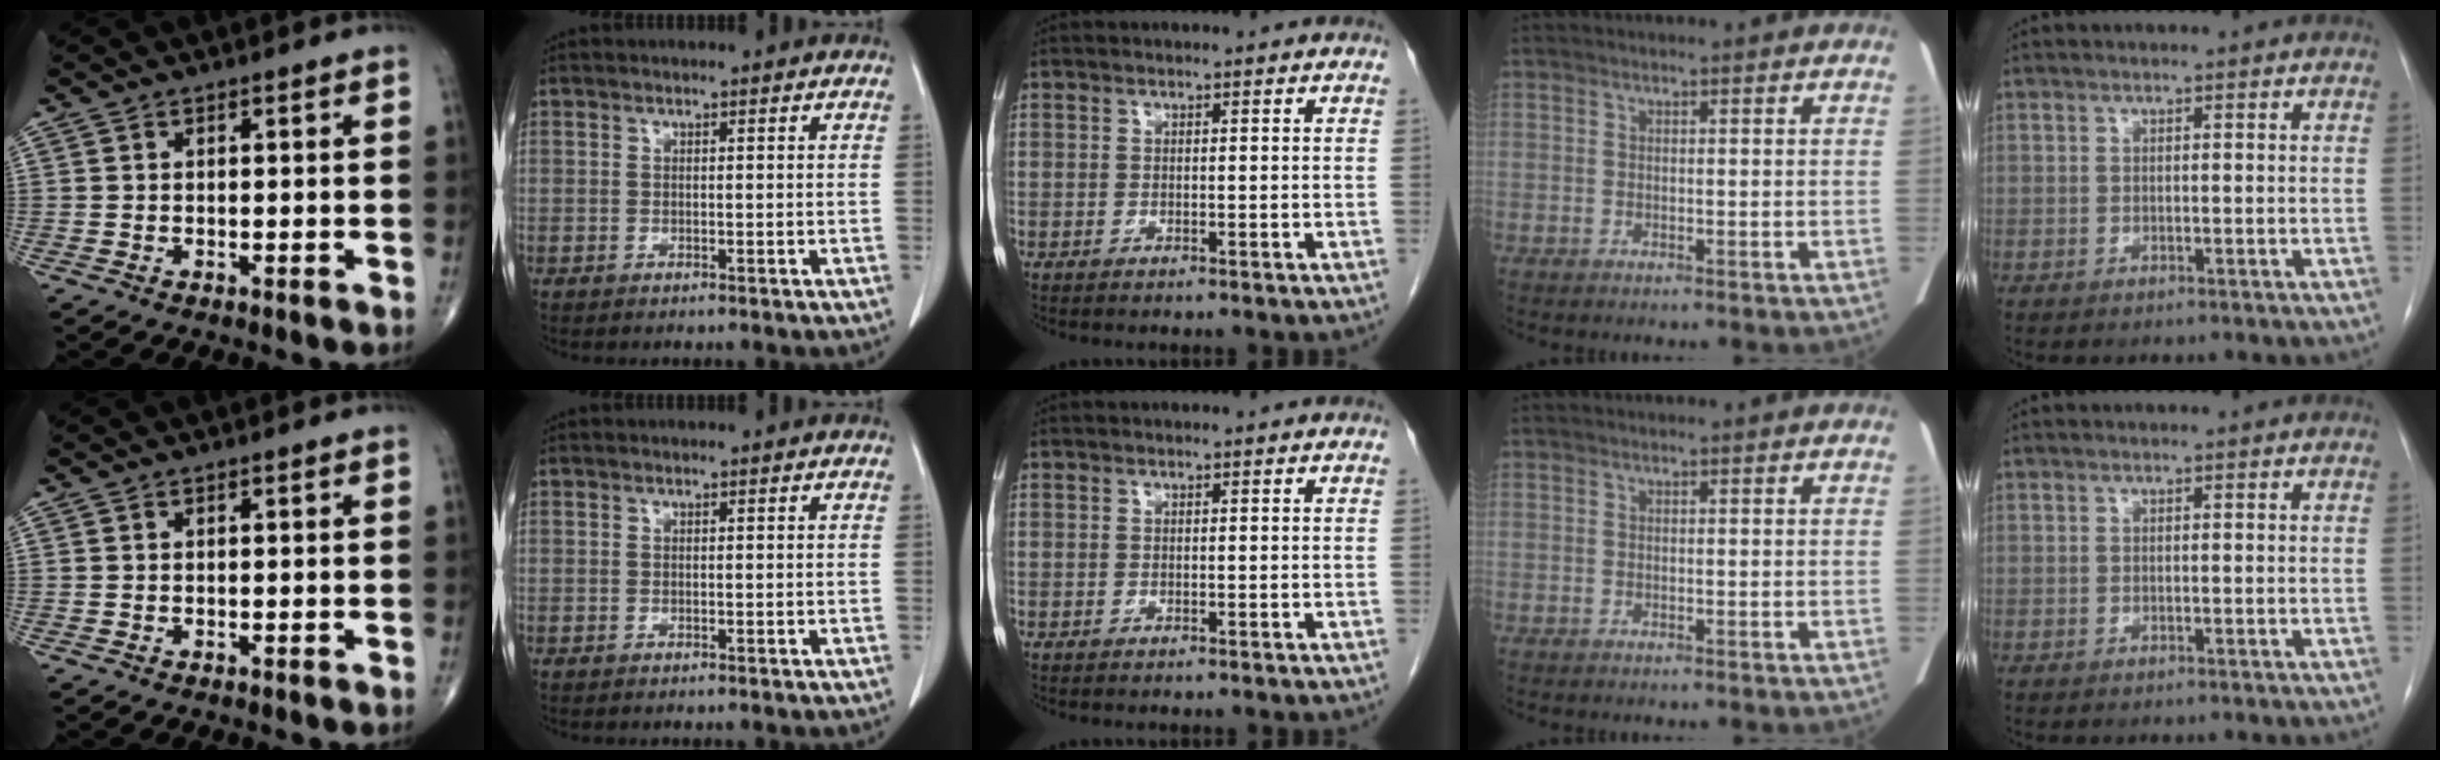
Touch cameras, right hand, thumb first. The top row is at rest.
{}